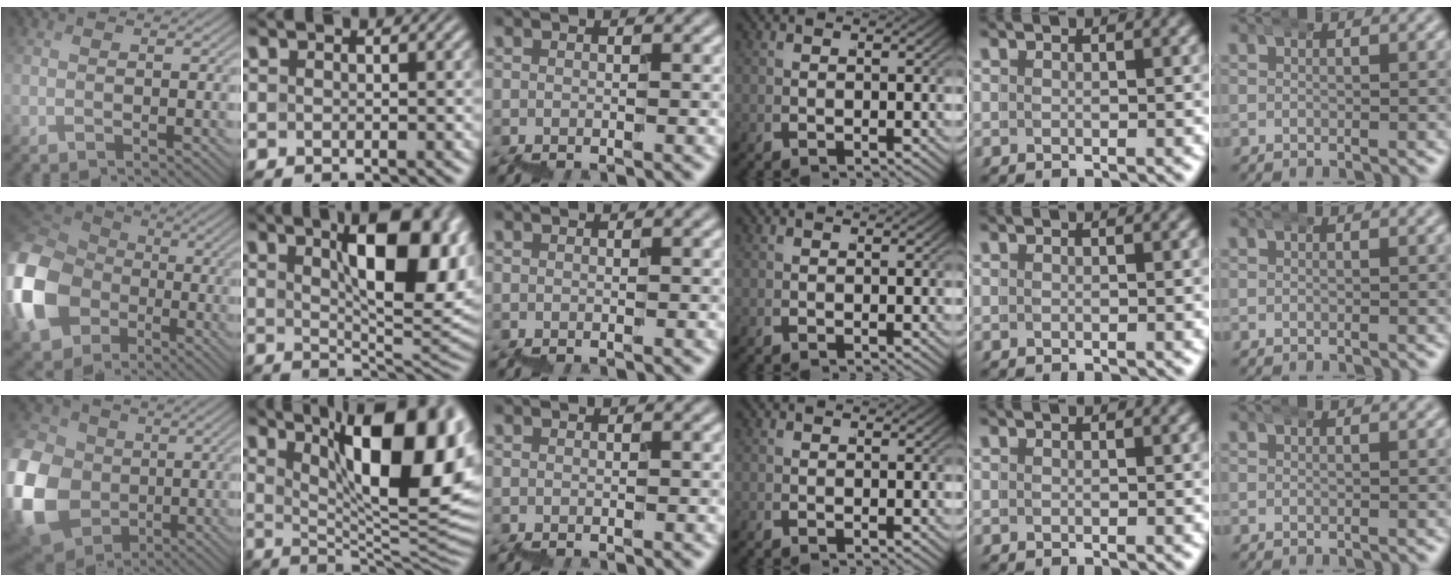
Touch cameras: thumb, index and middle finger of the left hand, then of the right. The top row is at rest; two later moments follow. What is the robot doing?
{"motion": "wrap", "object": "bandana"}